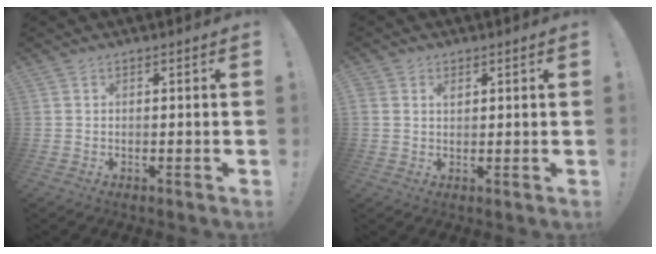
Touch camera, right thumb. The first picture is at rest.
{"total": 1.7, "force": [0.9, 1.3, 0.7], "torque": [-0.011, -0.002, 0.016]}